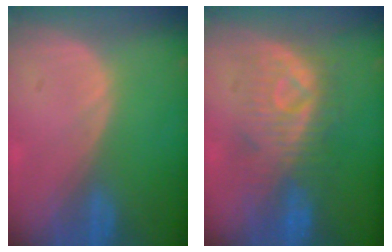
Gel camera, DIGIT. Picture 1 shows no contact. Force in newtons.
{"total": 8.5, "press": 8.4, "slide": 0.9}